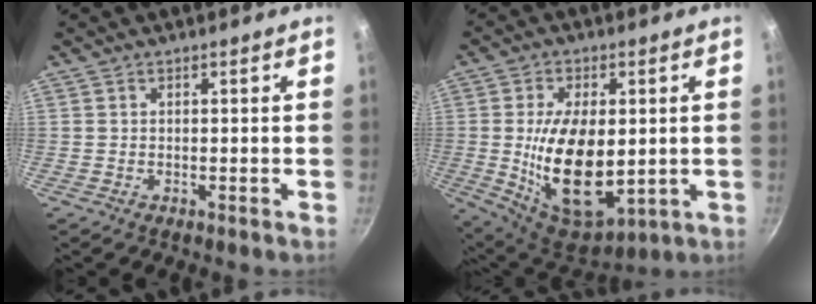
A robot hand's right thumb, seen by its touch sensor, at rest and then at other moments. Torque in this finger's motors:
{"motor_torque": [1.42, 3.59, 2.34, -0.43, 0.50]}